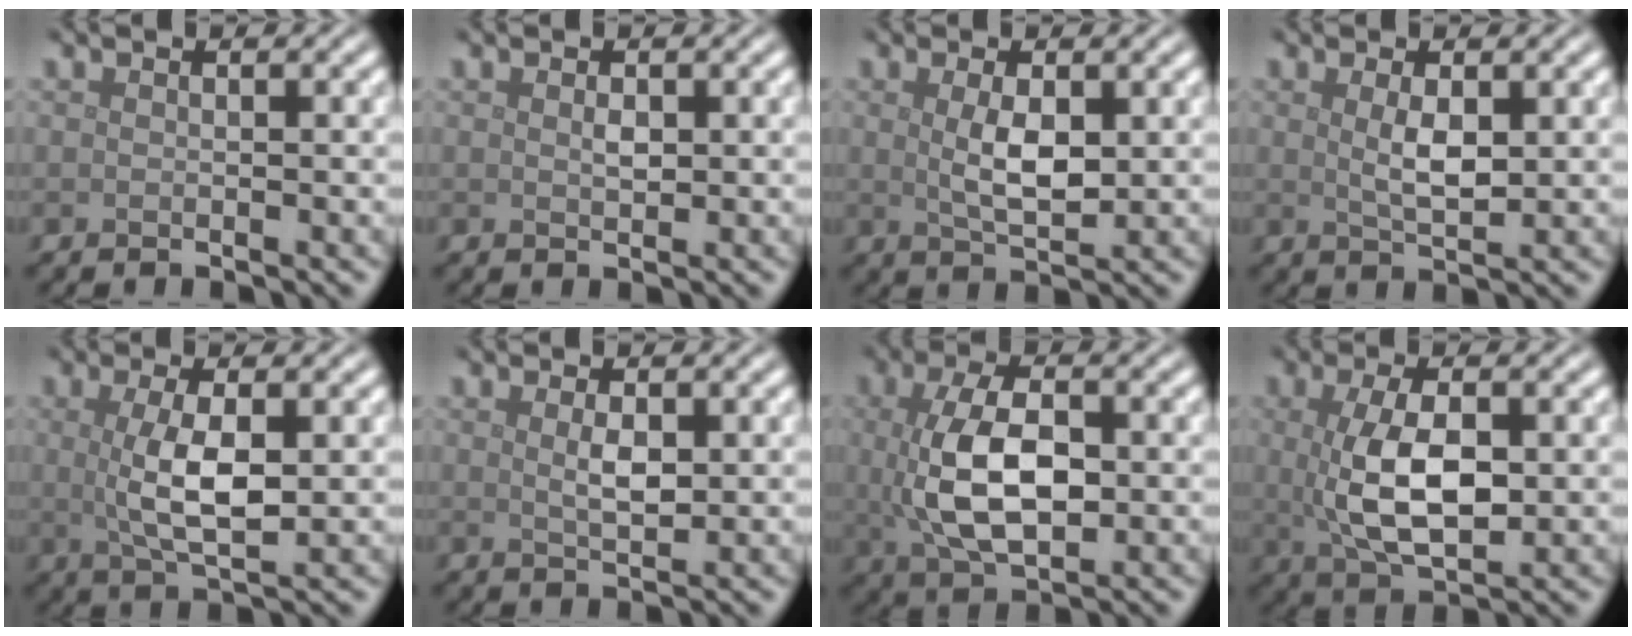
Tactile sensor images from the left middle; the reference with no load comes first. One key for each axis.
{"total": 0.8, "fx": 0.2, "fy": 0.4, "fz": 0.7, "tx": -0.014, "ty": -0.001, "tz": 0.005}
{"total": 3.1, "fx": 0.5, "fy": 1.3, "fz": 2.8, "tx": -0.062, "ty": -0.005, "tz": 0.014}
{"total": 2.3, "fx": 0.6, "fy": 0.8, "fz": 2.1, "tx": -0.044, "ty": -0.004, "tz": 0.015}
{"total": 4.5, "fx": 0.4, "fy": 1.3, "fz": 4.2, "tx": -0.090, "ty": -0.001, "tz": 0.011}
{"total": 1.8, "fx": 0.5, "fy": 0.7, "fz": 1.6, "tx": -0.034, "ty": -0.004, "tz": 0.013}
{"total": 7.2, "fx": 0.2, "fy": 3.6, "fz": 6.2, "tx": -0.136, "ty": -0.002, "tz": 0.007}
{"total": 6.2, "fx": 0.3, "fy": 2.7, "fz": 5.5, "tx": -0.121, "ty": -0.003, "tz": 0.012}